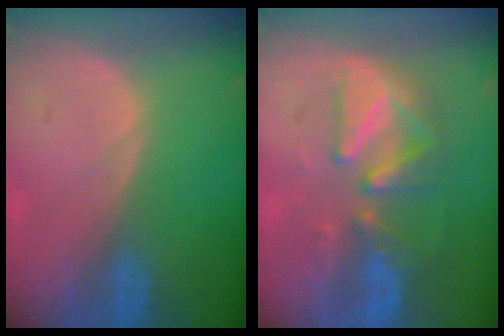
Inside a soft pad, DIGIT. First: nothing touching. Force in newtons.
{"total": 8.3, "press": 8.1, "slide": 2.0}